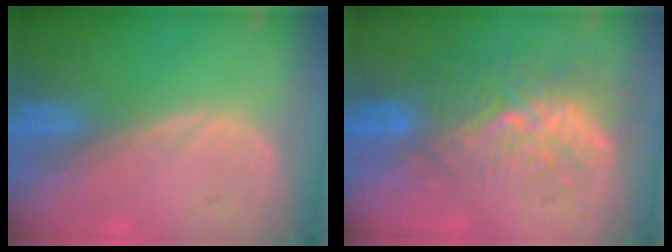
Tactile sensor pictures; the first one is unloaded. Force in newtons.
{"total": 9.3, "press": 8.6, "slide": 3.5}